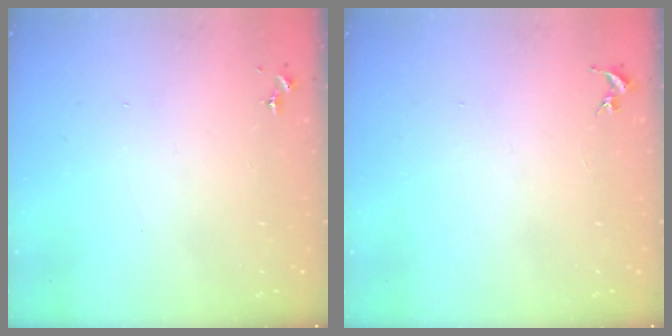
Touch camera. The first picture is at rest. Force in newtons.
{"total": 0.0}